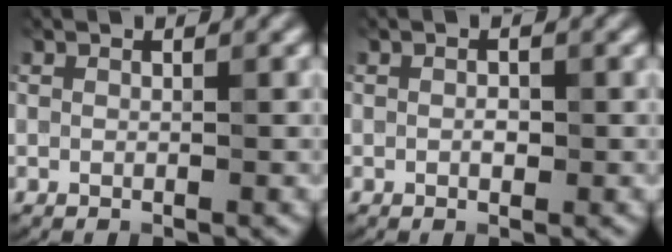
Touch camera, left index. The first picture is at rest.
{"total": 0.9, "force": [-0.1, 0.5, 0.7], "torque": [-0.012, -0.002, -0.001]}